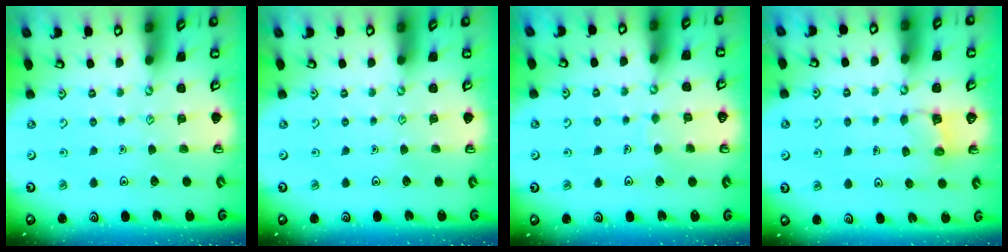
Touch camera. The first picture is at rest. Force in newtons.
{"total": 0.0}
{"total": 3.9, "press": 3.9, "slide": 0.3}
{"total": 3.1, "press": 3.1, "slide": 0.6}